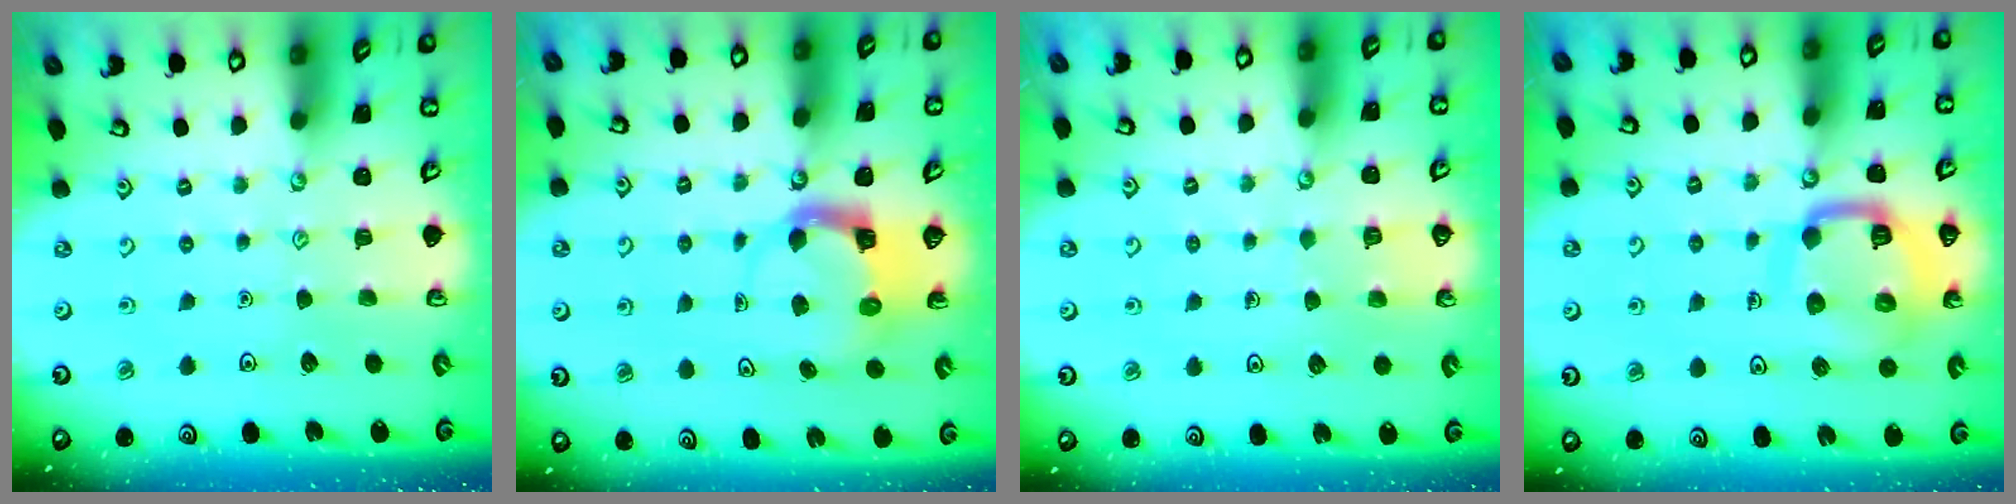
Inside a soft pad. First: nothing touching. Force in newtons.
{"total": 3.7, "press": 3.6, "slide": 0.4}
{"total": 3.4, "press": 3.3, "slide": 0.3}
{"total": 14.4, "press": 14.3, "slide": 1.5}